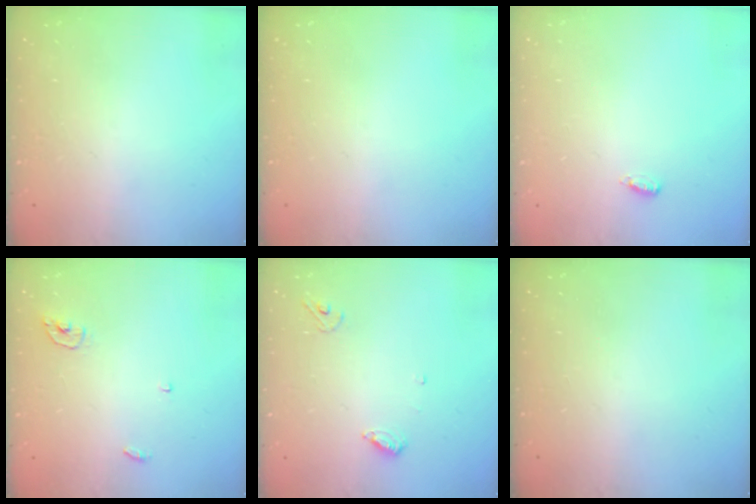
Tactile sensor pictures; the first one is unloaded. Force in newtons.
{"total": 0.0}
{"total": 7.1, "press": 3.0, "slide": 6.4}
{"total": 3.7, "press": 3.6, "slide": 0.3}
{"total": 5.9, "press": 5.9, "slide": 0.6}
{"total": 0.0}